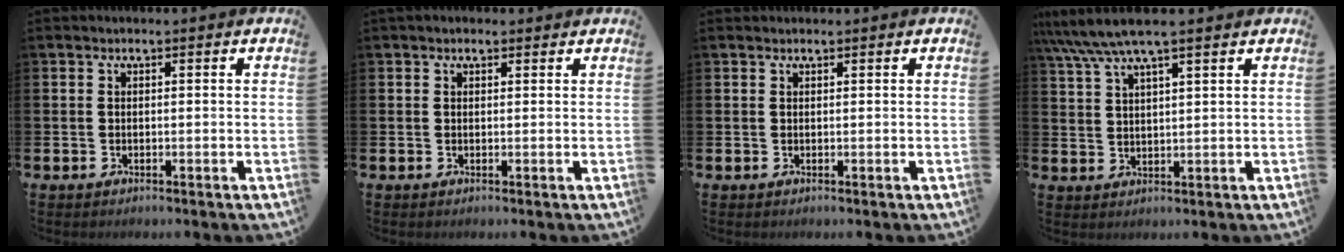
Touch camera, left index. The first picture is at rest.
{"total": 1.0, "force": [0.8, 0.5, 0.3], "torque": [0.003, 0.003, 0.012]}
{"total": 0.6, "force": [0.6, 0.1, -0.1], "torque": [0.011, -0.004, 0.010]}
{"total": 6.3, "force": [5.1, 0.8, 3.6], "torque": [-0.085, -0.010, 0.092]}